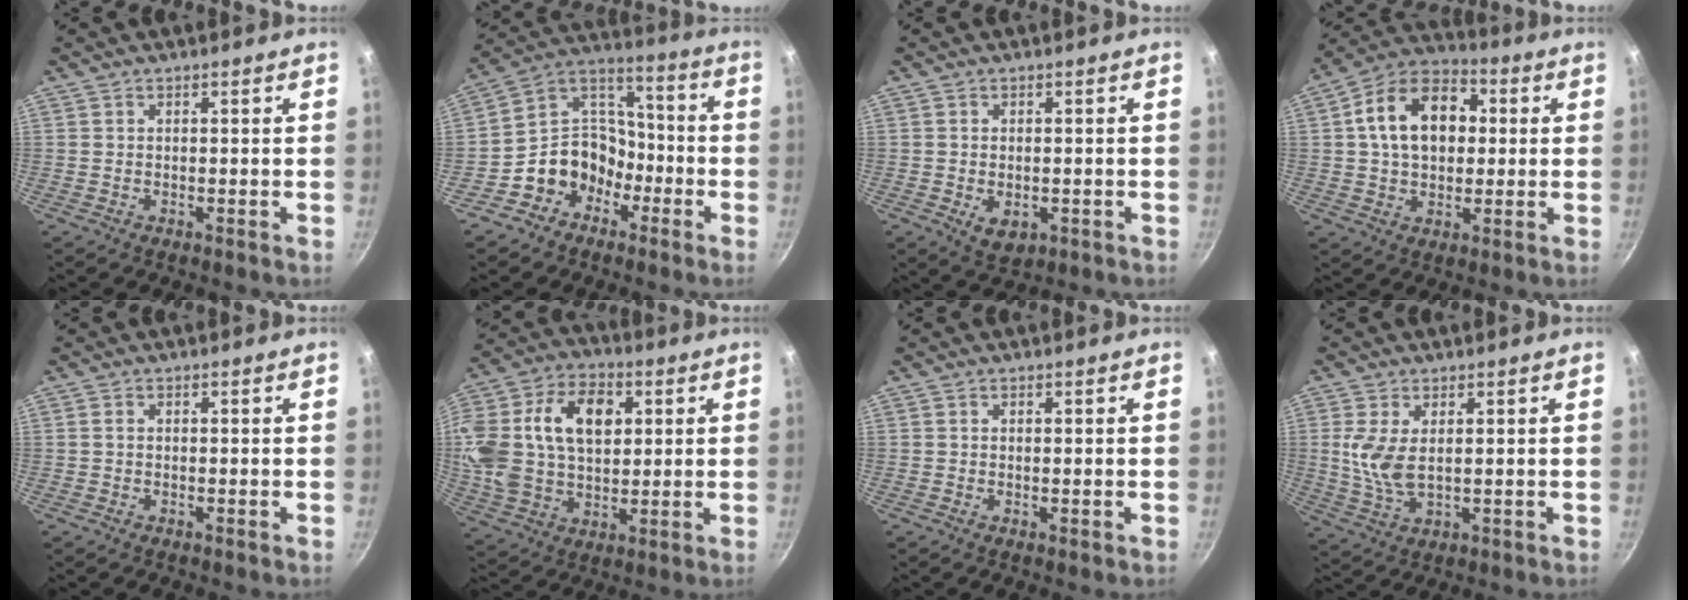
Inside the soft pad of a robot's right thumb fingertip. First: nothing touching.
{"total": 12.7, "force": [-6.1, 10.2, 4.4], "torque": [-0.017, 0.077, -0.118]}
{"total": 4.7, "force": [-1.0, 3.1, 3.3], "torque": [-0.046, -0.007, -0.010]}
{"total": 15.7, "force": [2.5, 11.0, 11.0], "torque": [-0.151, 0.025, 0.025]}
{"total": 0.7, "force": [0.0, 0.5, 0.4], "torque": [-0.008, 0.004, -0.001]}
{"total": 24.1, "force": [5.3, 16.4, 16.8], "torque": [-0.341, 0.020, 0.092]}
{"total": 0.0}
{"total": 7.2, "force": [1.3, 3.7, 6.1], "torque": [-0.126, -0.011, 0.032]}